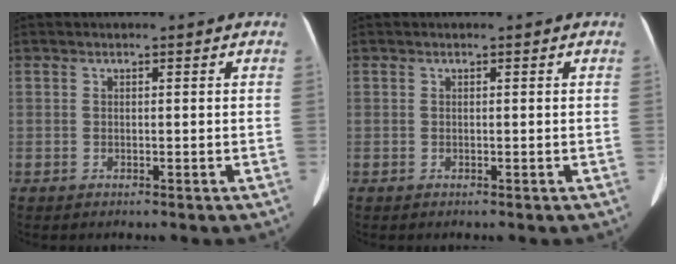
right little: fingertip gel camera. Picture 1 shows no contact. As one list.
[{"total": 0.0}]